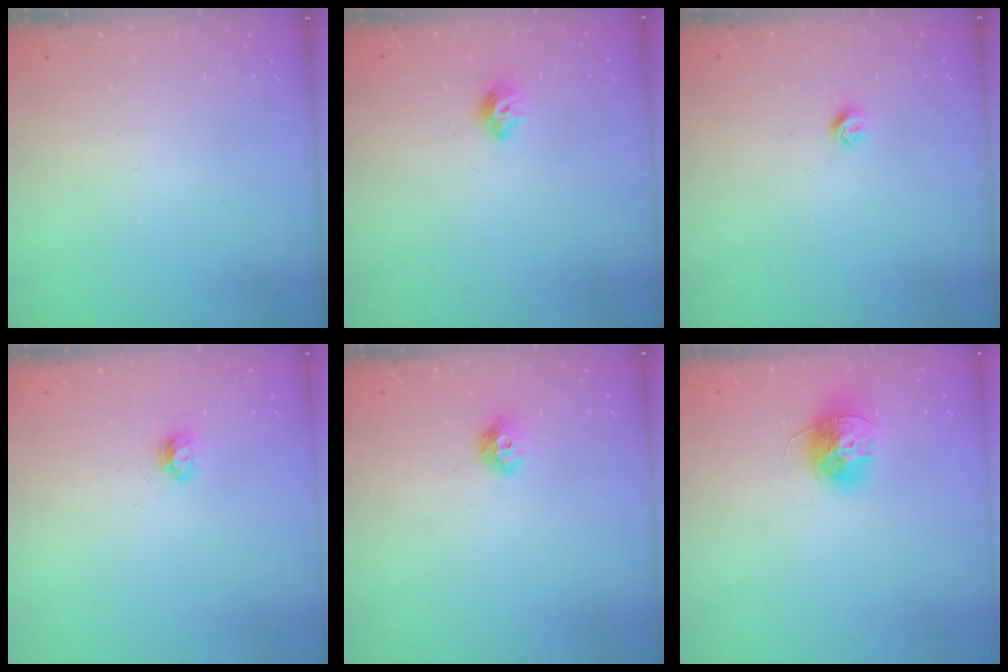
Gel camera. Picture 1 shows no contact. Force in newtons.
{"total": 8.2, "press": 8.2, "slide": 0.3}
{"total": 5.3, "press": 5.2, "slide": 0.7}
{"total": 3.9, "press": 3.8, "slide": 0.5}
{"total": 7.5, "press": 7.4, "slide": 1.0}
{"total": 12.2, "press": 12.2, "slide": 0.4}